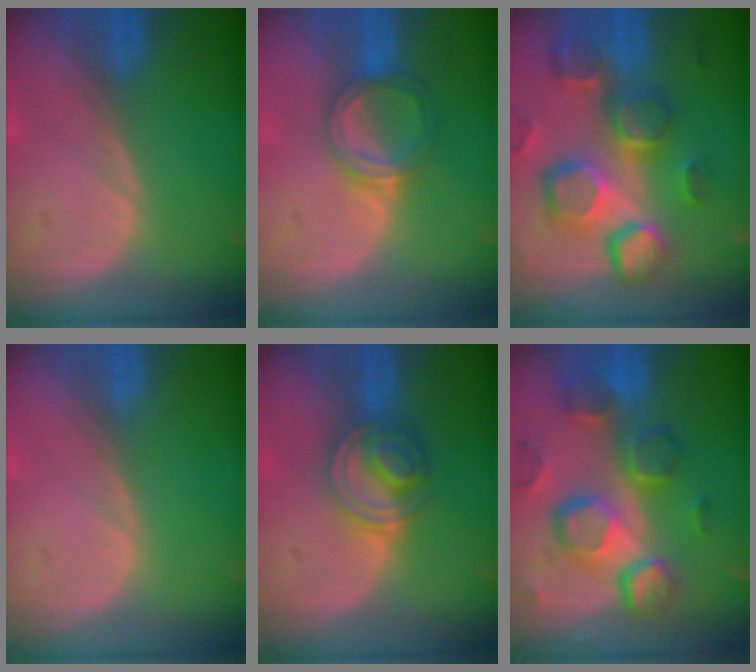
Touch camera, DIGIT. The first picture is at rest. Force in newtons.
{"total": 5.4, "press": 5.1, "slide": 1.7}
{"total": 13.0, "press": 11.4, "slide": 6.4}
{"total": 0.0}
{"total": 6.1, "press": 6.0, "slide": 0.9}
{"total": 12.2, "press": 10.7, "slide": 6.0}